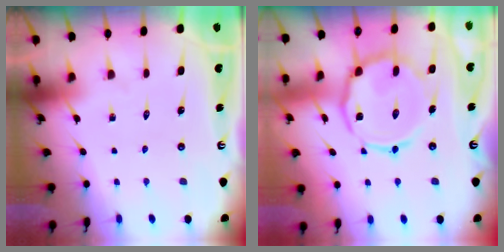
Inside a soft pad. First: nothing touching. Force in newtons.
{"total": 14.1, "press": 14.1, "slide": 1.0}